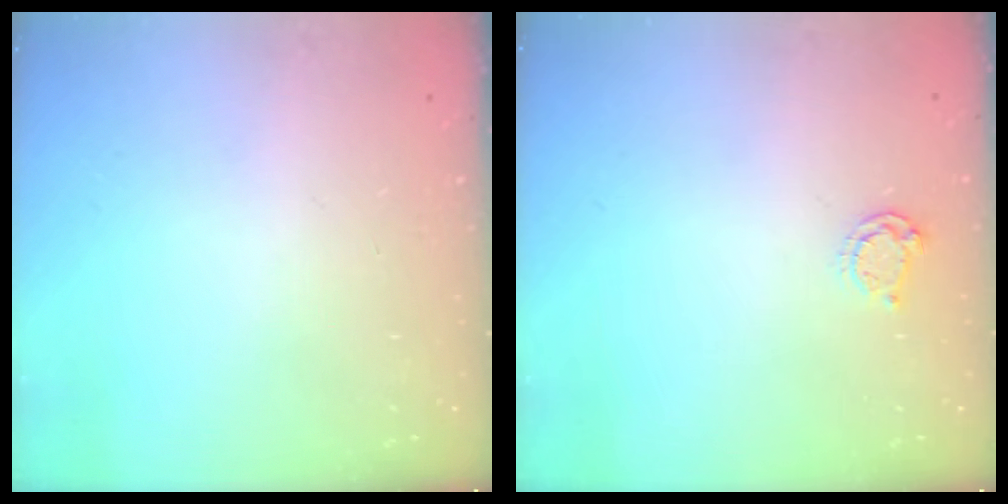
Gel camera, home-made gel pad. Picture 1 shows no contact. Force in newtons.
{"total": 4.3, "press": 4.2, "slide": 0.6}